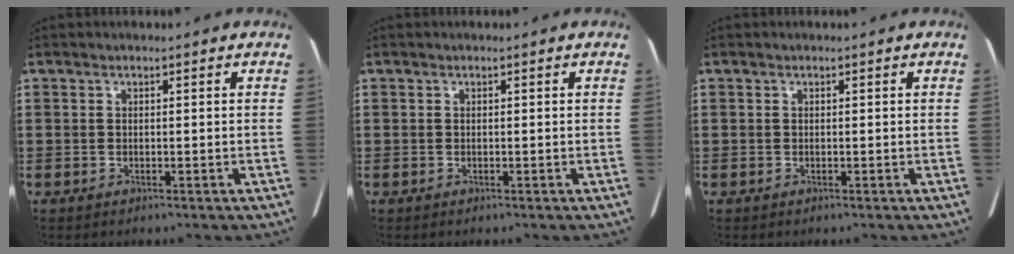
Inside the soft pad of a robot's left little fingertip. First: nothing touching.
{"total": 0.0}
{"total": 0.0}